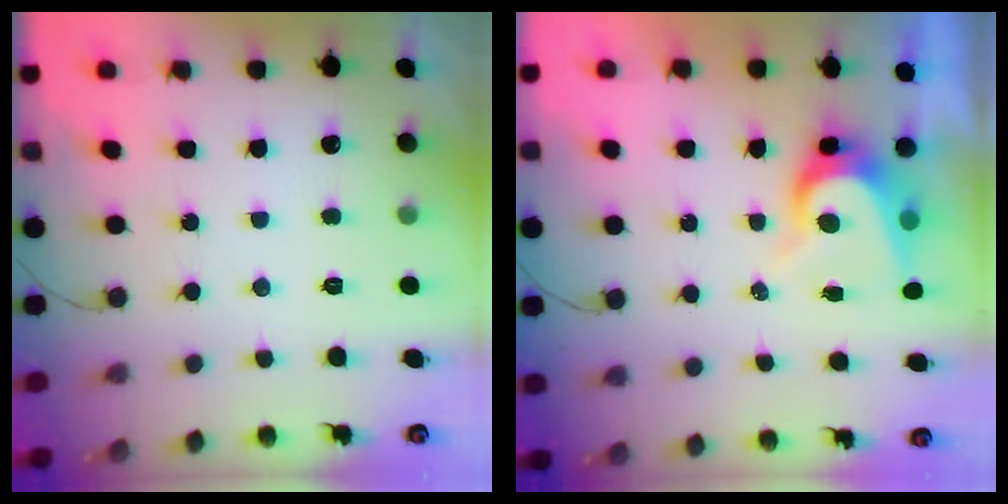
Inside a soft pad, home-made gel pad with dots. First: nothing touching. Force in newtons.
{"total": 8.2, "press": 8.1, "slide": 1.0}